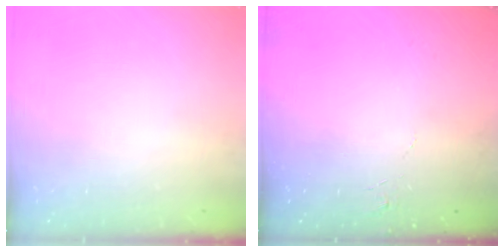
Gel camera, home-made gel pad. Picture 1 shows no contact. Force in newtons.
{"total": 4.6, "press": 4.5, "slide": 0.4}